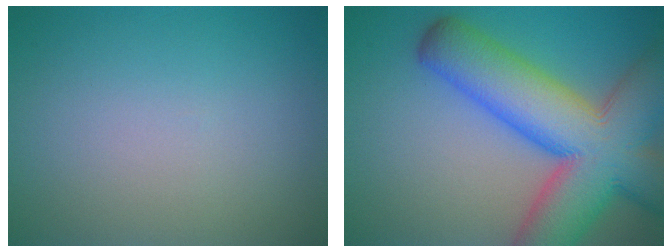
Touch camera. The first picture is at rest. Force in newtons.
{"total": 14.1, "press": 14.1, "slide": 0.7}